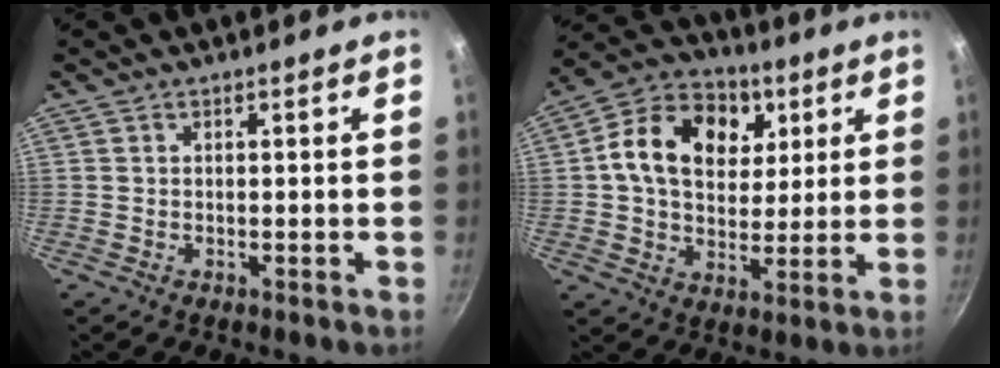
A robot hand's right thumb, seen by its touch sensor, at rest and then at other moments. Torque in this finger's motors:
{"motor_torque": [1.76, 1.87, 0.77, -0.31, 0.13]}